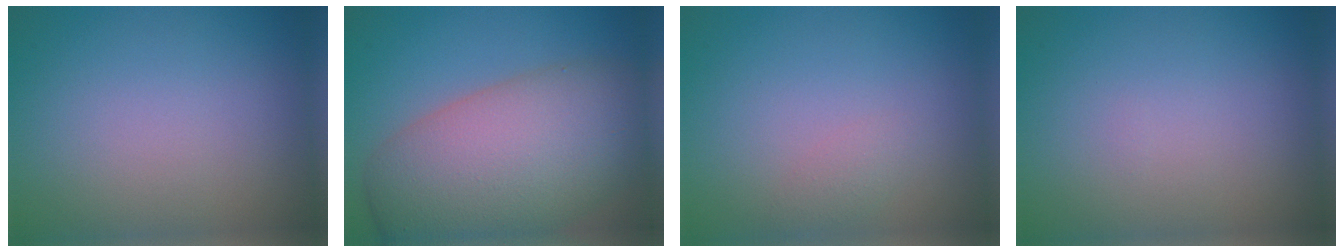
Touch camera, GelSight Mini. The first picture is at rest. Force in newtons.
{"total": 12.2, "press": 12.1, "slide": 0.6}
{"total": 1.0, "press": 1.0, "slide": 0.0}
{"total": 0.0}